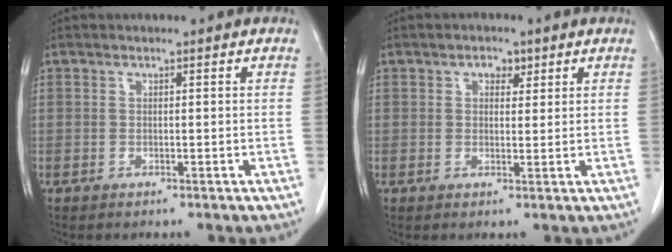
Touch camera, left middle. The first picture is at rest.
{"total": 2.3, "force": [1.3, 1.4, 1.3], "torque": [-0.019, 0.004, 0.019]}